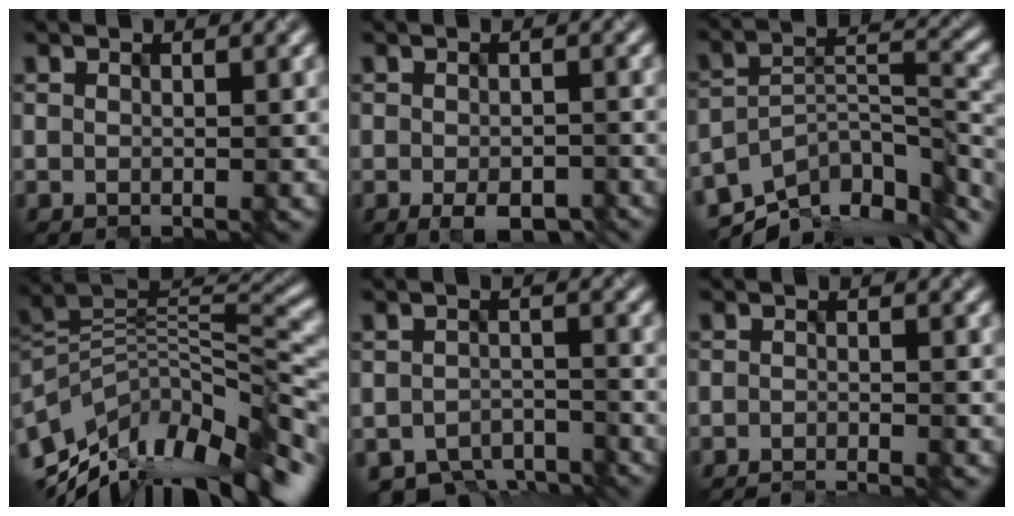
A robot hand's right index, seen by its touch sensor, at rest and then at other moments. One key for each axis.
{"total": 3.3, "fx": -1.9, "fy": 1.5, "fz": 2.2, "tx": -0.032, "ty": -0.005, "tz": -0.027}
{"total": 11.4, "fx": -8.0, "fy": 5.1, "fz": 6.2, "tx": -0.116, "ty": 0.007, "tz": -0.126}
{"total": 12.7, "fx": -7.3, "fy": 5.0, "fz": 9.2, "tx": -0.172, "ty": 0.015, "tz": -0.127}
{"total": 5.8, "fx": -5.4, "fy": 1.7, "fz": 1.2, "tx": -0.017, "ty": -0.018, "tz": -0.085}
{"total": 4.2, "fx": -3.8, "fy": 0.7, "fz": 1.8, "tx": -0.010, "ty": -0.004, "tz": -0.054}